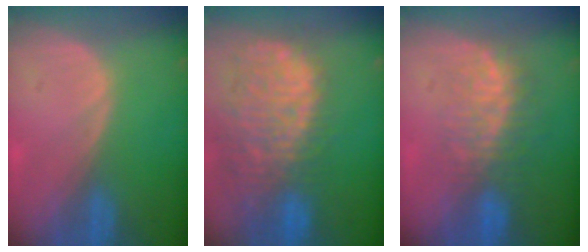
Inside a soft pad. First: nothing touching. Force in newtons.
{"total": 14.1, "press": 11.6, "slide": 8.1}
{"total": 7.9, "press": 7.4, "slide": 2.9}